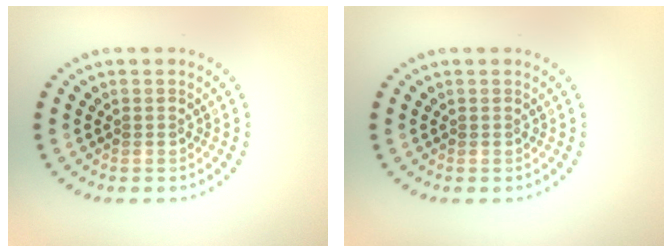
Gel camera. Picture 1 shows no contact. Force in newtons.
{"total": 0.0}